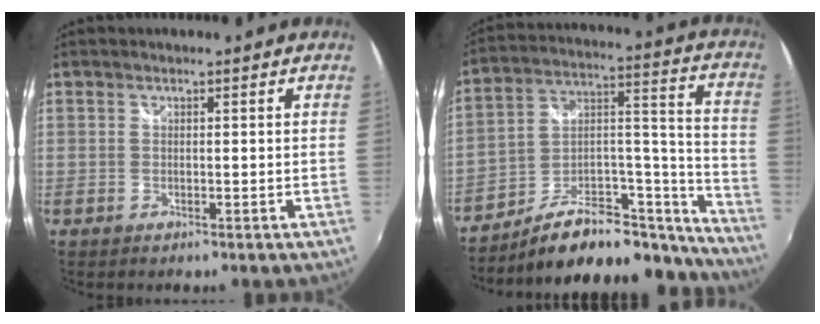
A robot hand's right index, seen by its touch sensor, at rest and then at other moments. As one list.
[{"total": 24.6, "force": [-19.4, 9.5, 11.7], "torque": [-0.156, 0.058, -0.279]}]